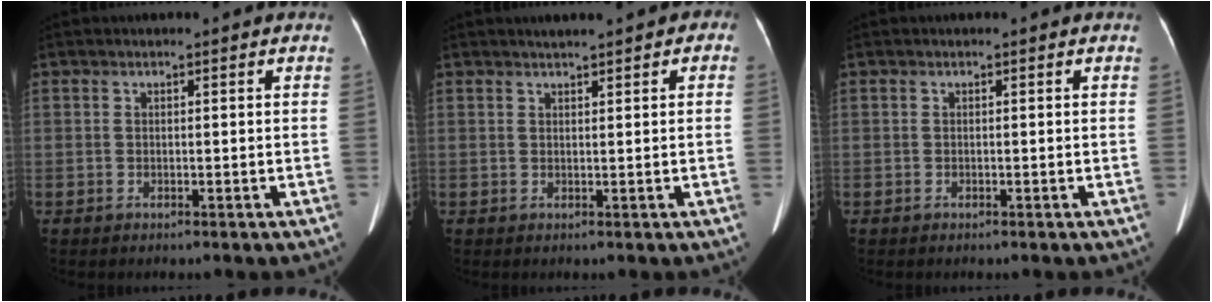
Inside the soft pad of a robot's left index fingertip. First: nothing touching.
{"total": 2.9, "force": [1.6, 1.0, 2.2], "torque": [-0.032, 0.016, 0.023]}
{"total": 0.0}